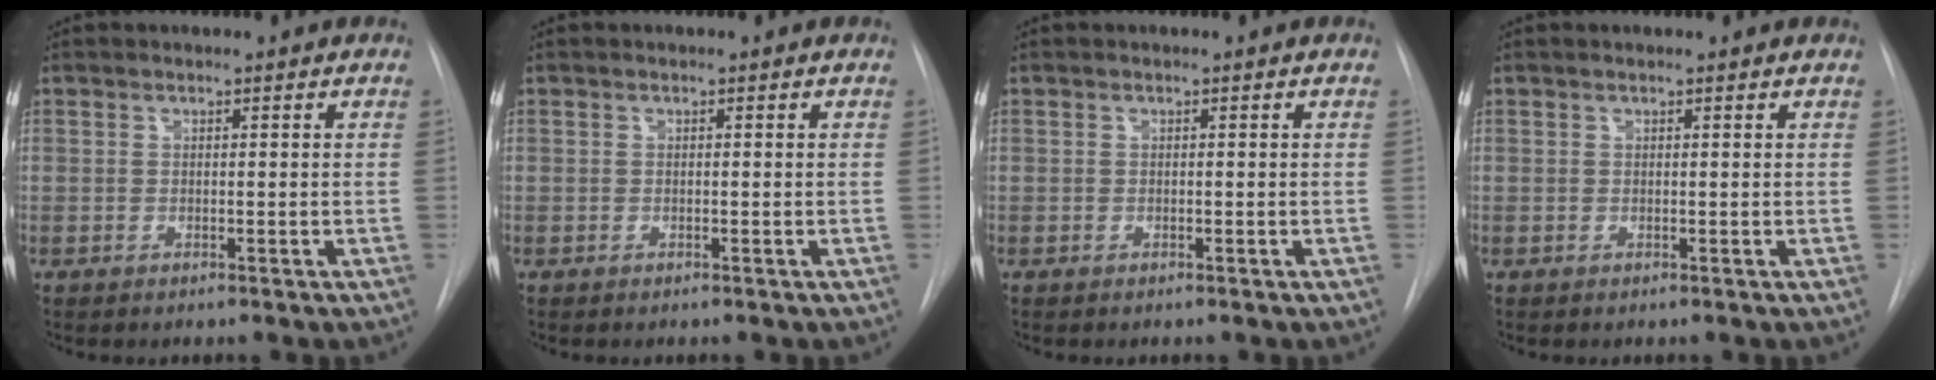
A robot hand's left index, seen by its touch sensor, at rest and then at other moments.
{"total": 0.0}
{"total": 0.0}
{"total": 0.7, "force": [-0.7, -0.2, 0.0], "torque": [-0.004, 0.008, -0.011]}